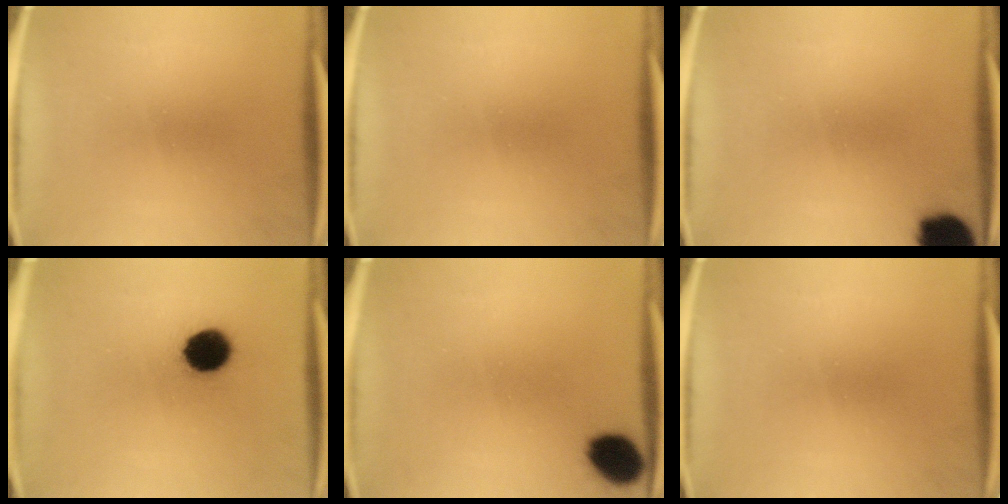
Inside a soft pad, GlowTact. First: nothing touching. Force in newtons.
{"total": 0.0}
{"total": 11.1}
{"total": 10.3}
{"total": 10.4}
{"total": 0.0}